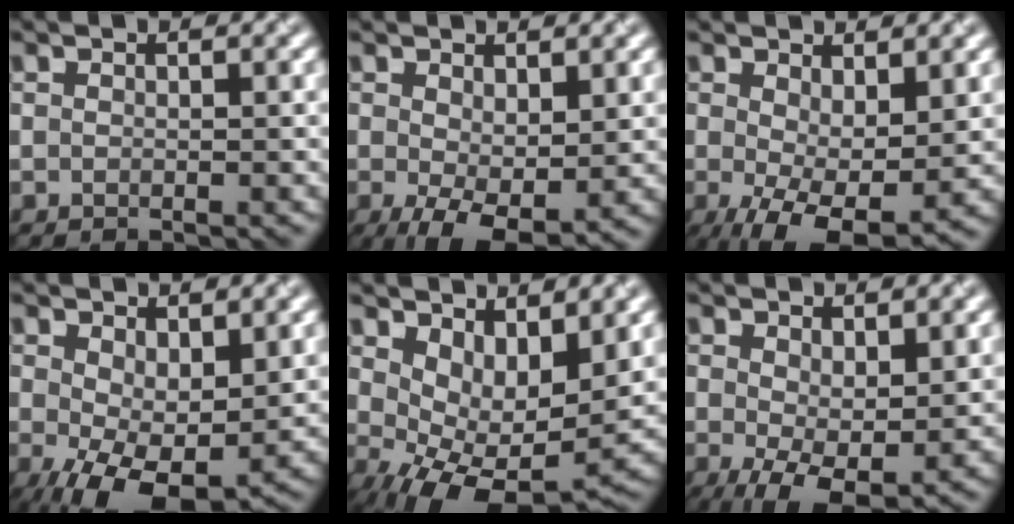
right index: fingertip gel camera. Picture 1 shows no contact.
{"total": 5.5, "force": [-0.9, 2.6, 4.7], "torque": [-0.098, -0.018, -0.007]}
{"total": 7.6, "force": [-1.5, 3.6, 6.5], "torque": [-0.129, -0.024, -0.011]}
{"total": 8.3, "force": [-1.9, 4.2, 6.9], "torque": [-0.132, -0.022, -0.019]}
{"total": 7.4, "force": [1.0, 3.7, 6.3], "torque": [-0.109, -0.020, 0.025]}
{"total": 6.2, "force": [-0.8, 3.0, 5.4], "torque": [-0.109, -0.020, -0.004]}